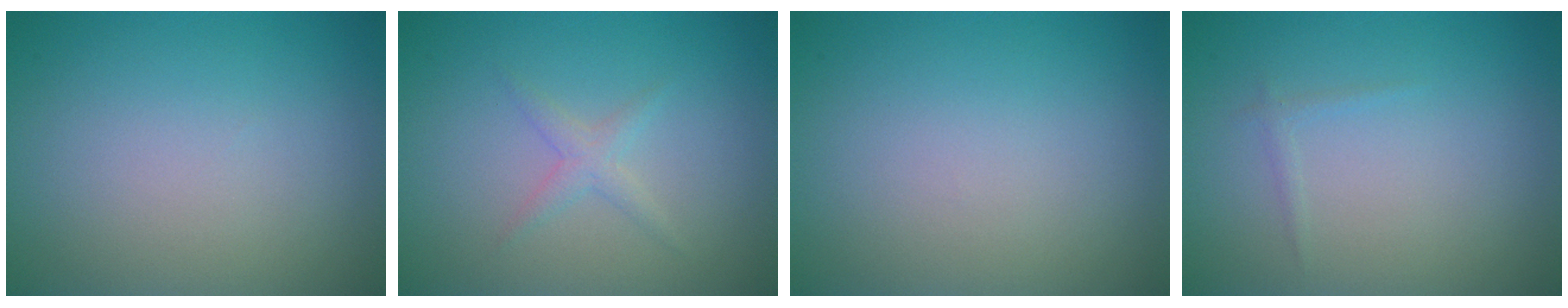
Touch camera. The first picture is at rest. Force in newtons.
{"total": 1.3, "press": 1.3, "slide": 0.1}
{"total": 0.0}
{"total": 0.6, "press": 0.6, "slide": 0.0}